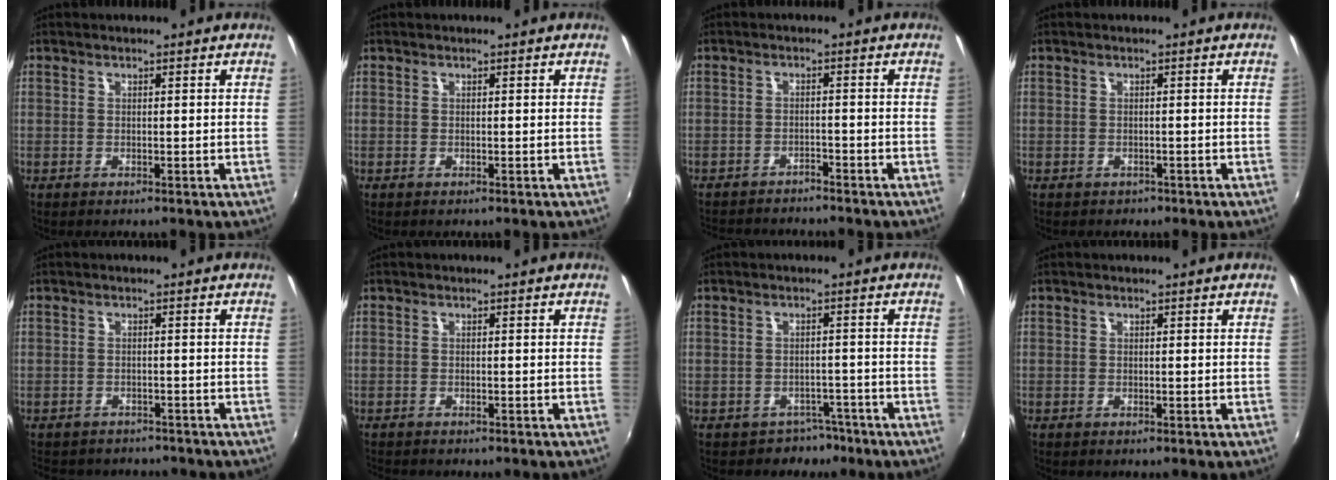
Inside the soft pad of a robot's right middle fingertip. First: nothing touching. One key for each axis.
{"total": 0.0}
{"total": 6.8, "fx": -6.4, "fy": 1.3, "fz": 1.8, "tx": -0.049, "ty": -0.008, "tz": -0.095}
{"total": 1.2, "fx": -0.8, "fy": 0.9, "fz": 0.2, "tx": -0.008, "ty": -0.003, "tz": -0.008}
{"total": 6.9, "fx": -6.0, "fy": 3.0, "fz": 1.7, "tx": -0.045, "ty": -0.006, "tz": -0.087}
{"total": 2.3, "fx": -2.2, "fy": 0.5, "fz": 0.7, "tx": -0.022, "ty": -0.011, "tz": -0.036}
{"total": 4.1, "fx": -3.0, "fy": 2.8, "fz": 0.0, "tx": -0.002, "ty": 0.013, "tz": -0.042}
{"total": 0.0}